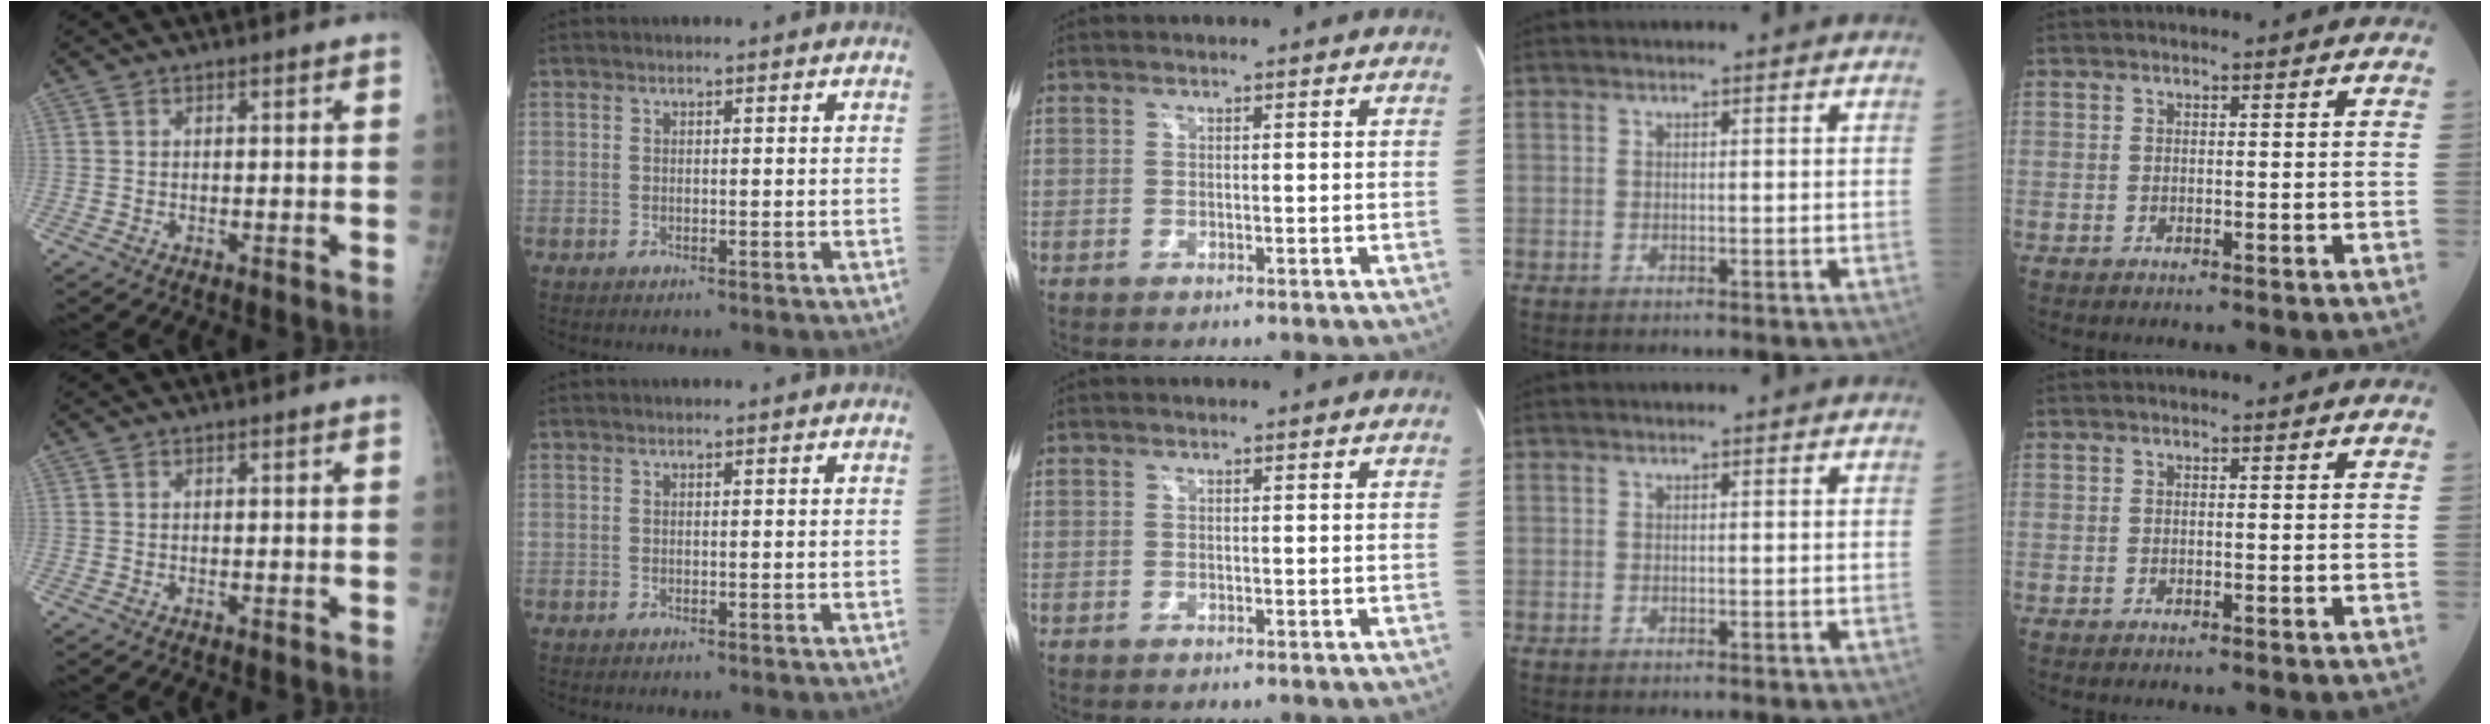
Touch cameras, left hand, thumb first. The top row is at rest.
{}